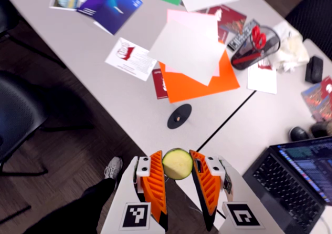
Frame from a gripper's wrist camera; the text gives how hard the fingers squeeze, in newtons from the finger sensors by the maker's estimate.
{"total": 8.3, "left": 7.9, "right": 8.6}